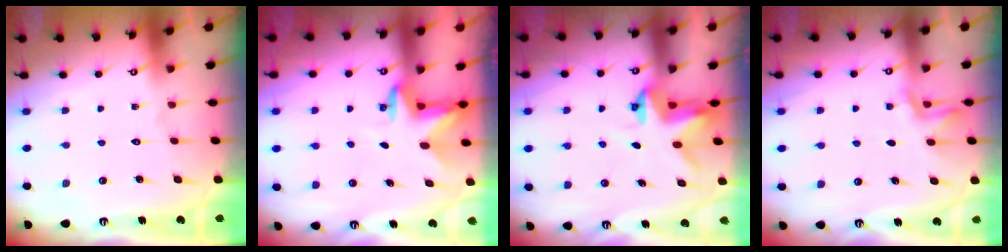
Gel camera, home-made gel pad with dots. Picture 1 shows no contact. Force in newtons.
{"total": 2.9, "press": 2.8, "slide": 0.7}
{"total": 3.6, "press": 3.6, "slide": 0.3}
{"total": 2.0, "press": 1.6, "slide": 1.1}